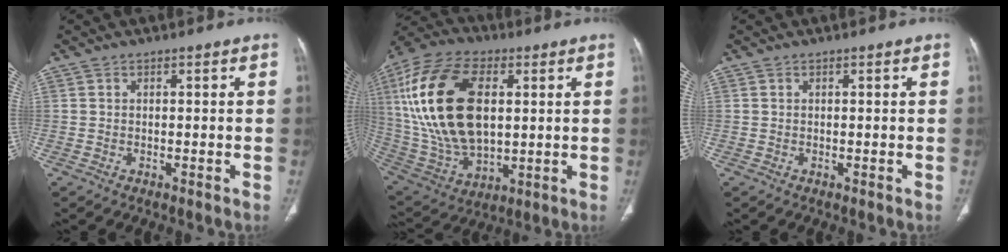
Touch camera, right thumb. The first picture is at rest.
{"total": 25.2, "force": [4.7, 14.3, 20.2], "torque": [-0.405, -0.010, 0.090]}
{"total": 0.0}